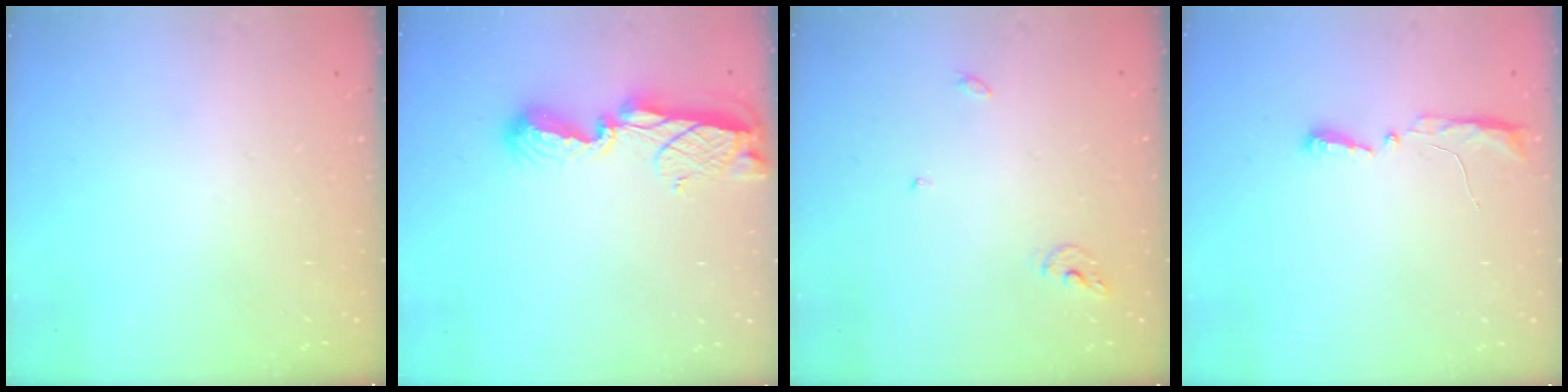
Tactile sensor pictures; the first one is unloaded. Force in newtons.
{"total": 8.1, "press": 8.1, "slide": 0.7}
{"total": 4.9, "press": 4.9, "slide": 0.4}
{"total": 8.2, "press": 5.2, "slide": 6.2}